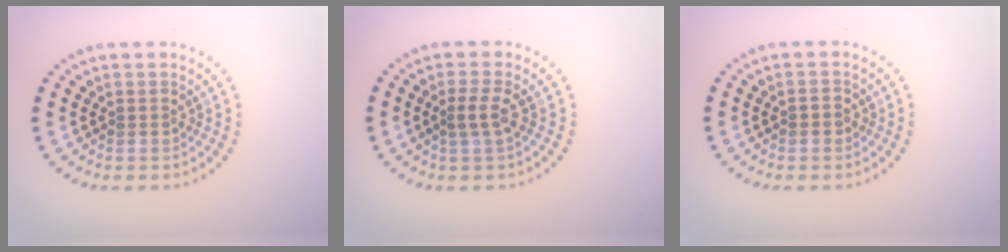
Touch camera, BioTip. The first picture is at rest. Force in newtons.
{"total": 1.9, "press": 1.6, "slide": 0.9}
{"total": 0.7, "press": 0.7, "slide": 0.0}